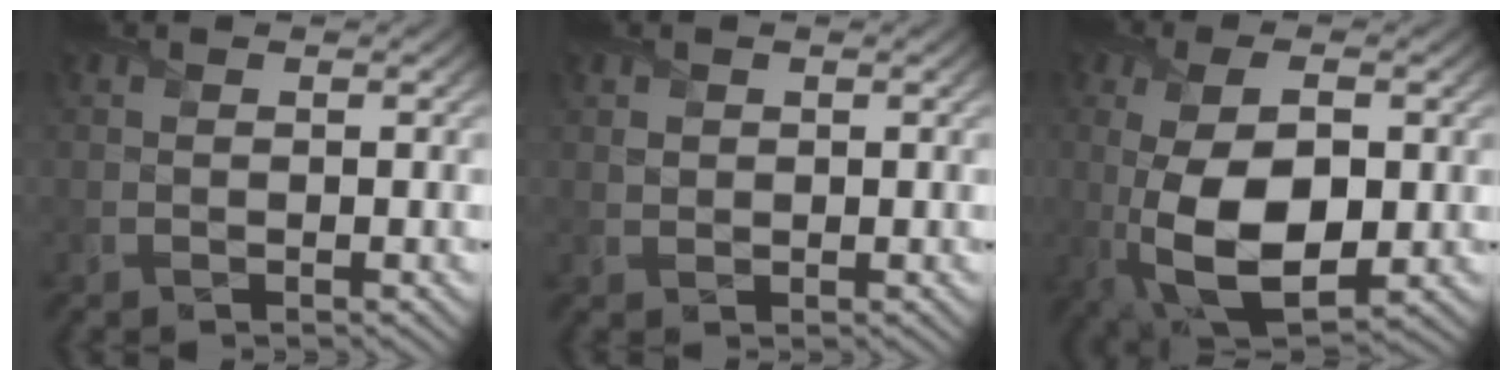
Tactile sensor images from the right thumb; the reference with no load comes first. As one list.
[{"total": 1.1, "force": [0.7, 0.8, 0.3], "torque": [-0.010, -0.003, 0.017]}, {"total": 12.4, "force": [-1.5, 6.1, 10.7], "torque": [-0.228, -0.010, -0.020]}]